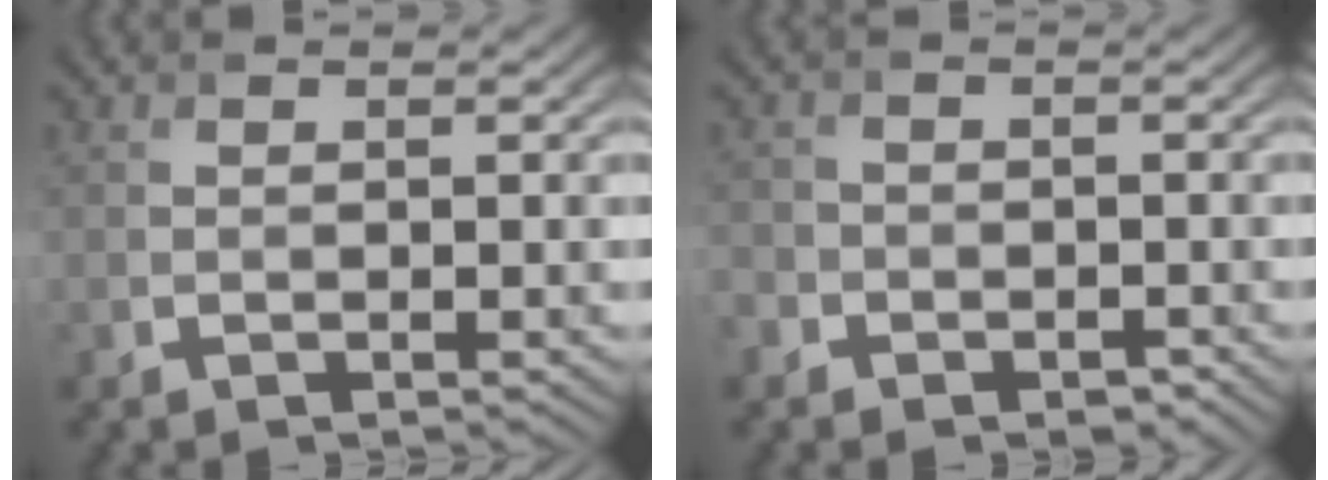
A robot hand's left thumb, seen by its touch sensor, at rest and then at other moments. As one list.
[{"total": 2.8, "force": [-1.9, 2.0, 0.3], "torque": [-0.003, -0.002, -0.038]}]